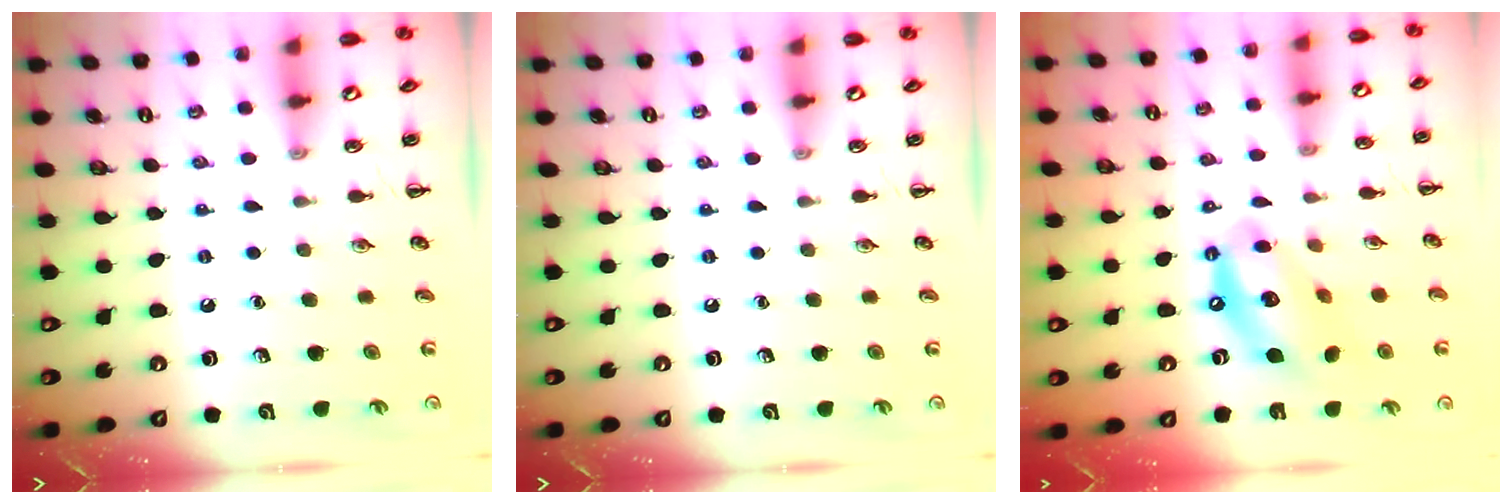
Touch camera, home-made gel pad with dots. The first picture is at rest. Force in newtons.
{"total": 0.0}
{"total": 14.0, "press": 13.6, "slide": 3.5}